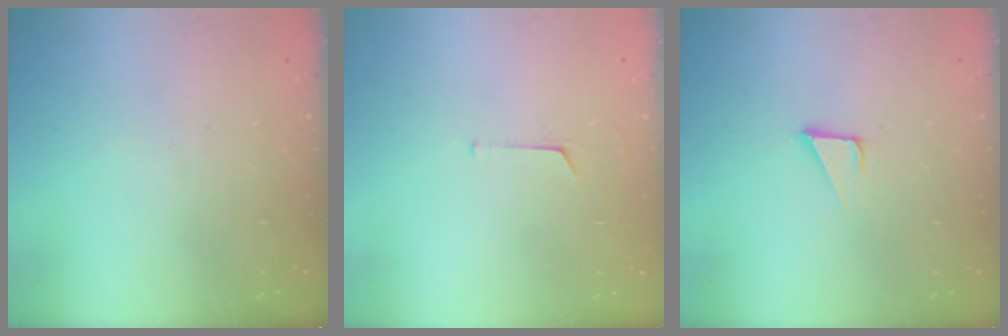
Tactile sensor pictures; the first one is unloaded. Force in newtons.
{"total": 3.8, "press": 3.8, "slide": 0.3}
{"total": 3.2, "press": 3.2, "slide": 0.1}